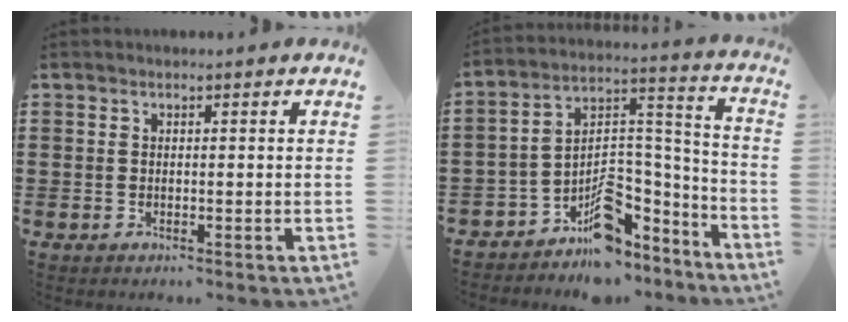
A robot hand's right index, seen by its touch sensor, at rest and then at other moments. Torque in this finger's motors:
{"motor_torque": [1.68, -0.46, 0.41, 0.19]}